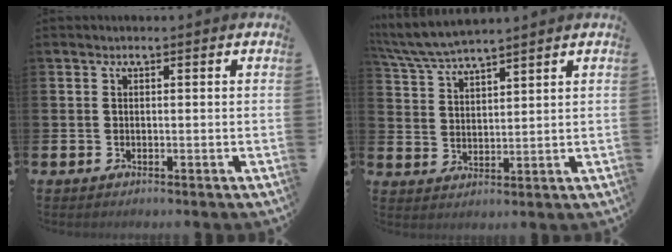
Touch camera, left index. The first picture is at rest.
{"total": 5.4, "force": [5.2, 0.2, 1.2], "torque": [-0.048, -0.022, 0.095]}